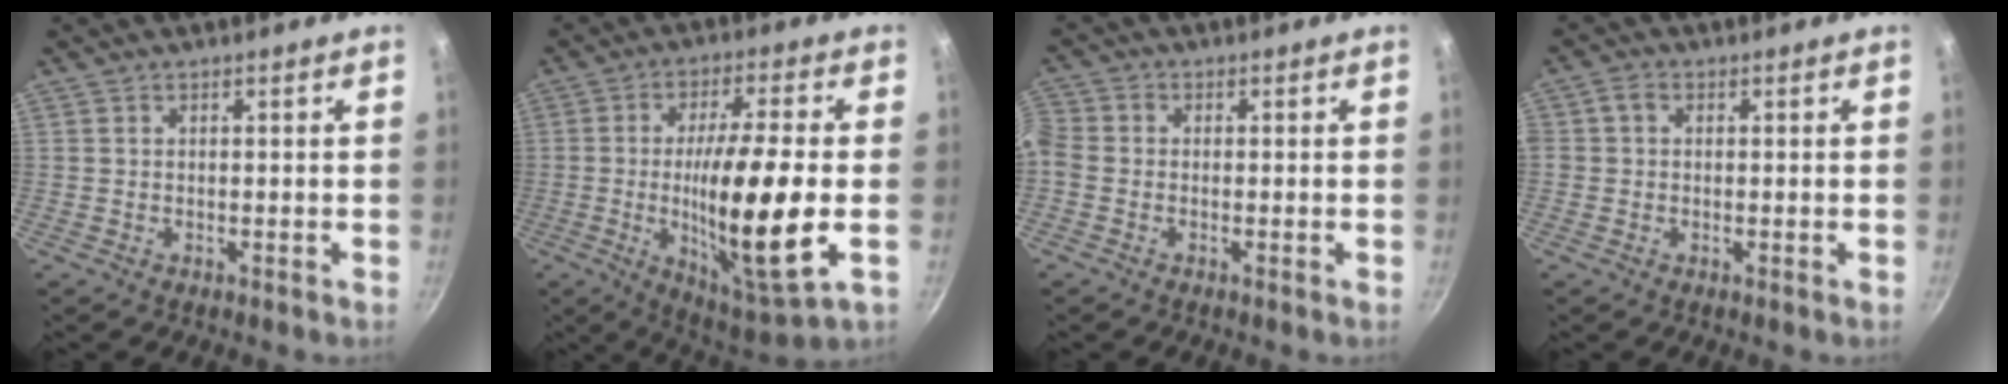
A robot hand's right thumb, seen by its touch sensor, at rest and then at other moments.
{"total": 19.3, "force": [-2.8, 3.5, 18.8], "torque": [-0.327, -0.003, -0.044]}
{"total": 3.9, "force": [-1.5, 2.8, 2.2], "torque": [-0.058, 0.009, -0.047]}
{"total": 2.2, "force": [0.2, 1.8, 1.2], "torque": [-0.022, 0.007, -0.002]}